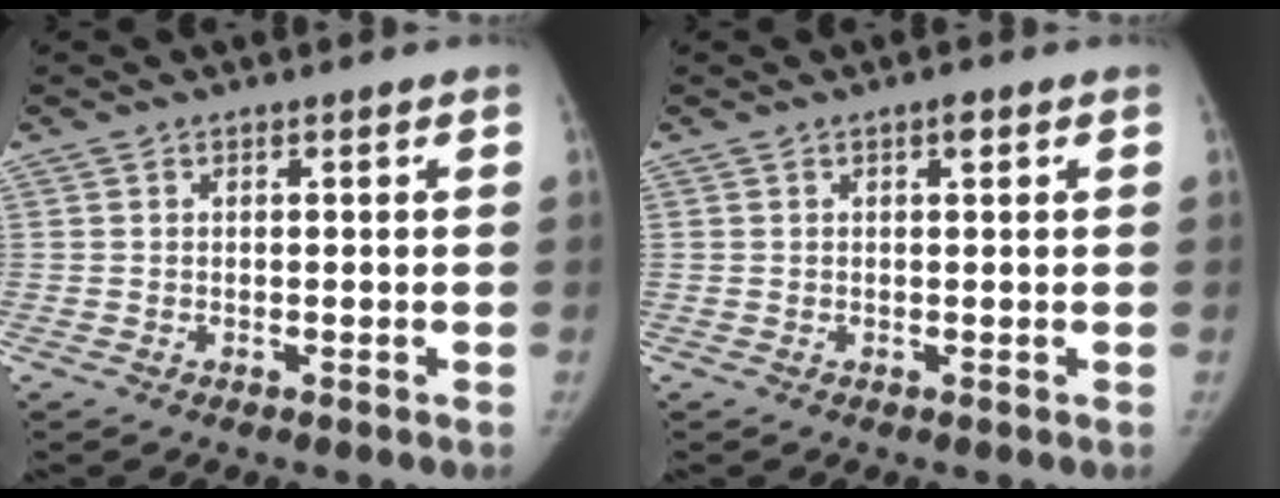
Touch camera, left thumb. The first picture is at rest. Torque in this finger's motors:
{"motor_torque": [0.49, 0.06, 0.49, 0.02, 0.15]}